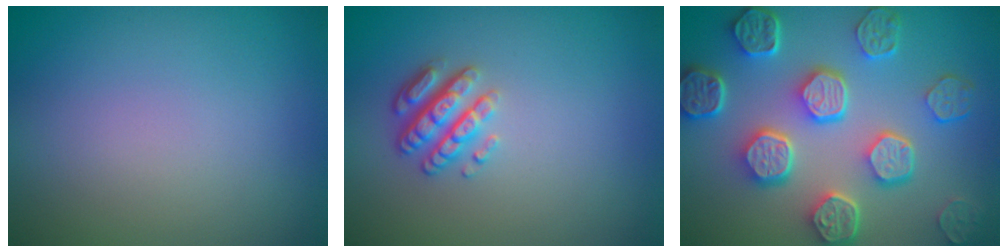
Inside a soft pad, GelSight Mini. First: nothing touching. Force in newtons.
{"total": 2.9, "press": 2.4, "slide": 1.7}
{"total": 8.1, "press": 6.3, "slide": 5.1}